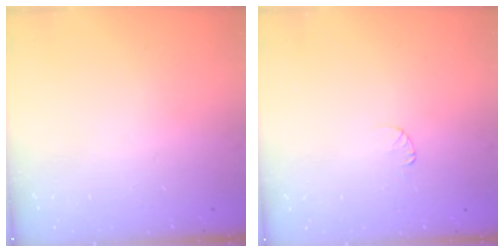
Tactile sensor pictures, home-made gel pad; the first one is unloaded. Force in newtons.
{"total": 3.3, "press": 3.2, "slide": 0.4}